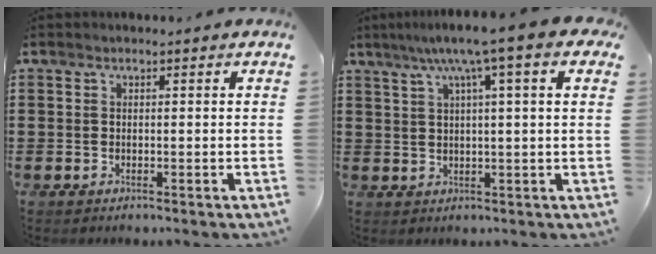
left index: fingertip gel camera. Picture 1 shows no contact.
{"total": 7.9, "force": [3.8, 0.2, 6.9], "torque": [-0.134, -0.002, 0.059]}